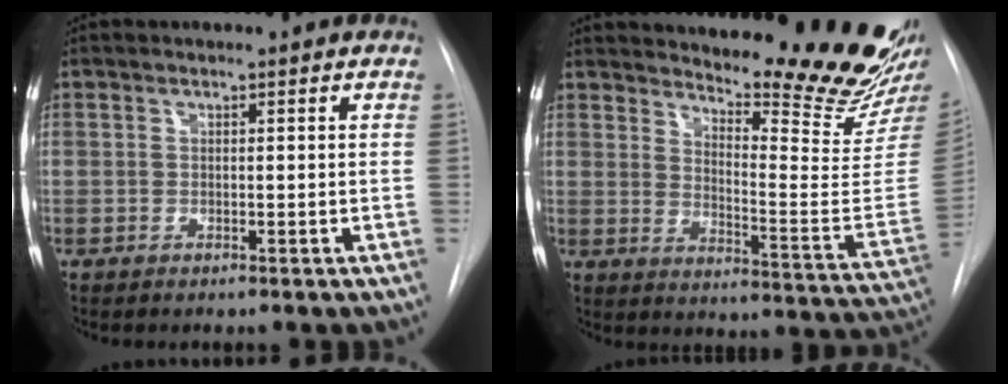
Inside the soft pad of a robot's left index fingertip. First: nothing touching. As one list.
[{"total": 21.8, "force": [20.0, 0.4, 8.7], "torque": [-0.129, -0.136, 0.252]}]